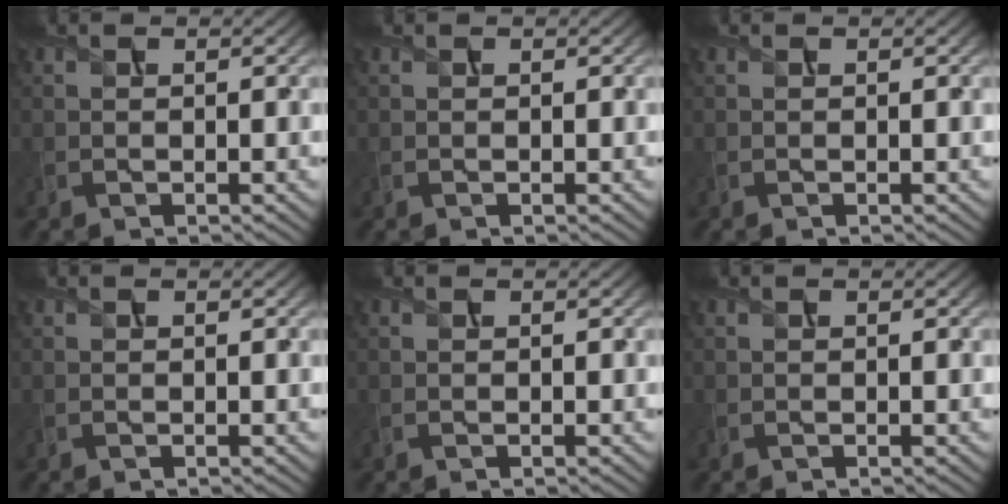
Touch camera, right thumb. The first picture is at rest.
{"total": 0.0}
{"total": 0.0}
{"total": 0.0}
{"total": 0.0}
{"total": 0.0}